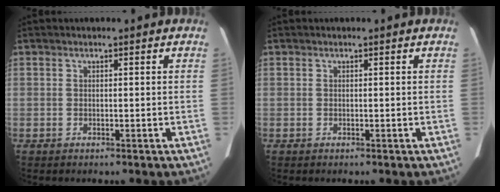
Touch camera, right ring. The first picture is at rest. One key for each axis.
{"total": 0.0}